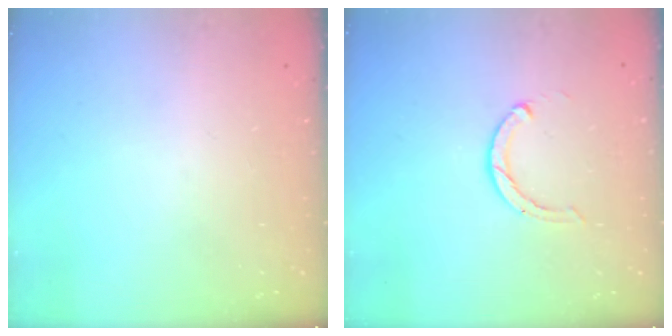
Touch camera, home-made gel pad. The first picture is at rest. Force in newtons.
{"total": 2.3, "press": 2.3, "slide": 0.4}